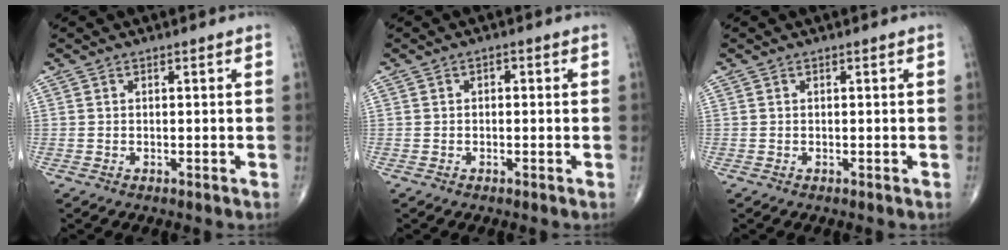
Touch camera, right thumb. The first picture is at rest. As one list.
[{"total": 0.9, "force": [0.1, 0.6, 0.7], "torque": [-0.003, 0.005, -0.003]}, {"total": 0.0}]